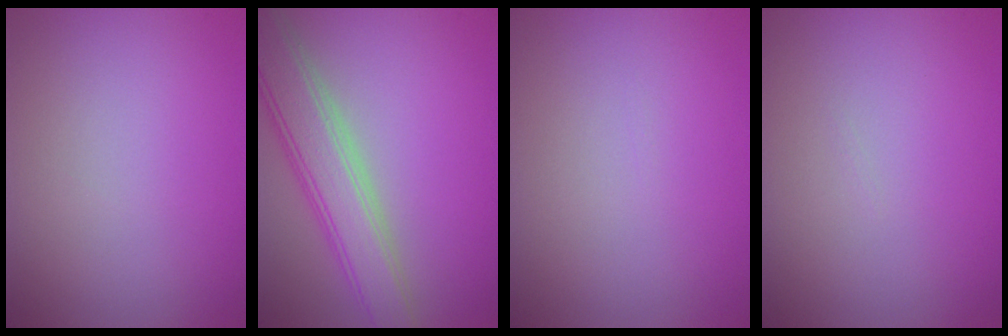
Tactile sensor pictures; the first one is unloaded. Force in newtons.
{"total": 6.0, "press": 6.0, "slide": 0.4}
{"total": 0.0}
{"total": 0.0}